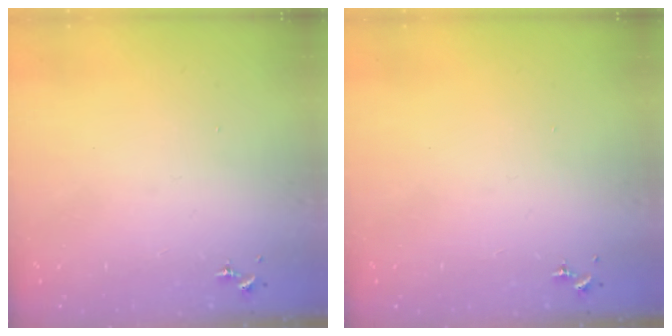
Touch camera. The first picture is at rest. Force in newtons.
{"total": 0.0}